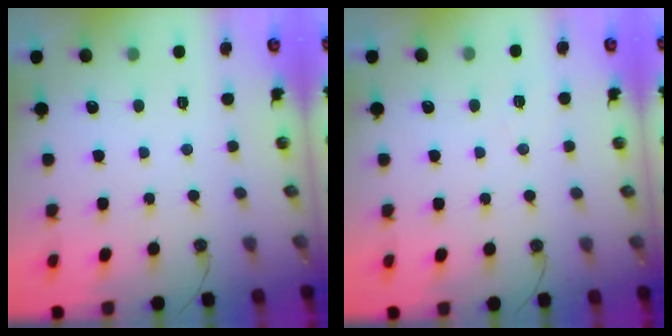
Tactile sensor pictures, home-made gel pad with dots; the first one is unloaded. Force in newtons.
{"total": 4.7, "press": 4.1, "slide": 2.2}